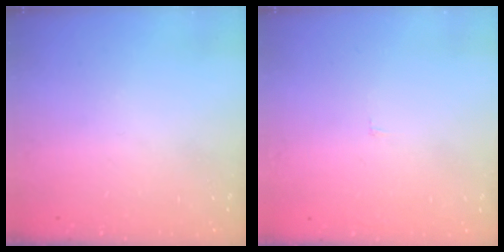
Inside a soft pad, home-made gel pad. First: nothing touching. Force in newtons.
{"total": 1.6, "press": 1.6, "slide": 0.1}